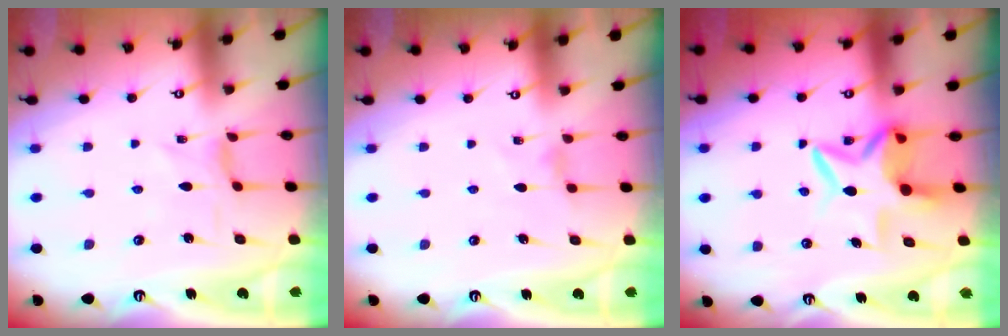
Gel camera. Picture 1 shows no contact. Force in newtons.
{"total": 1.3, "press": 1.3, "slide": 0.4}
{"total": 9.8, "press": 9.7, "slide": 1.1}